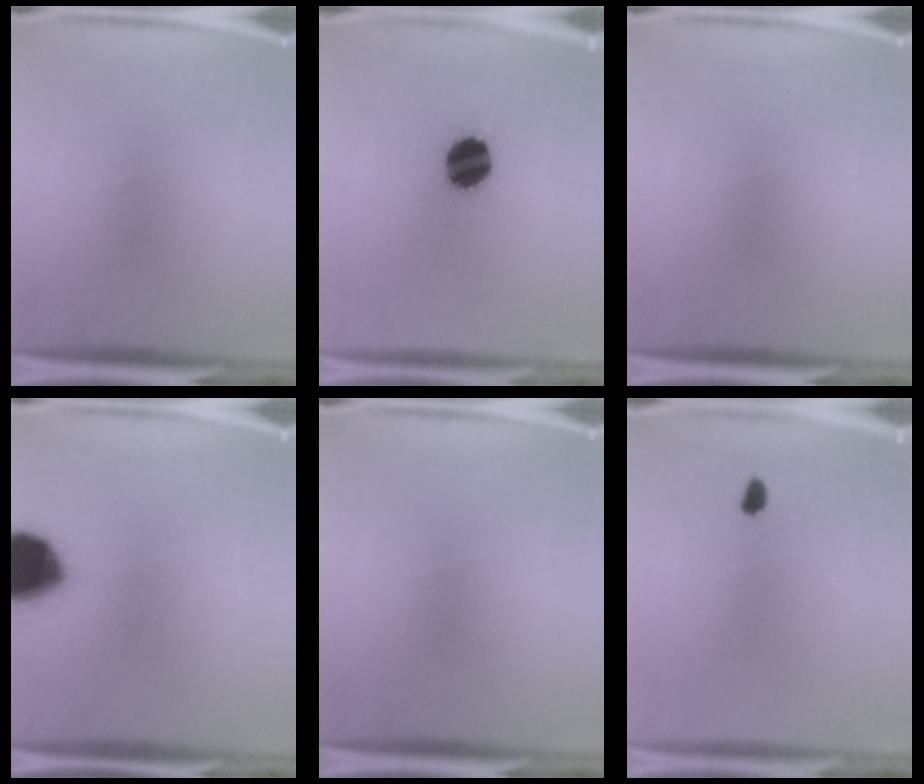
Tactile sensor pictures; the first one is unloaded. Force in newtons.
{"total": 12.0}
{"total": 0.0}
{"total": 17.6}
{"total": 0.0}
{"total": 1.4}